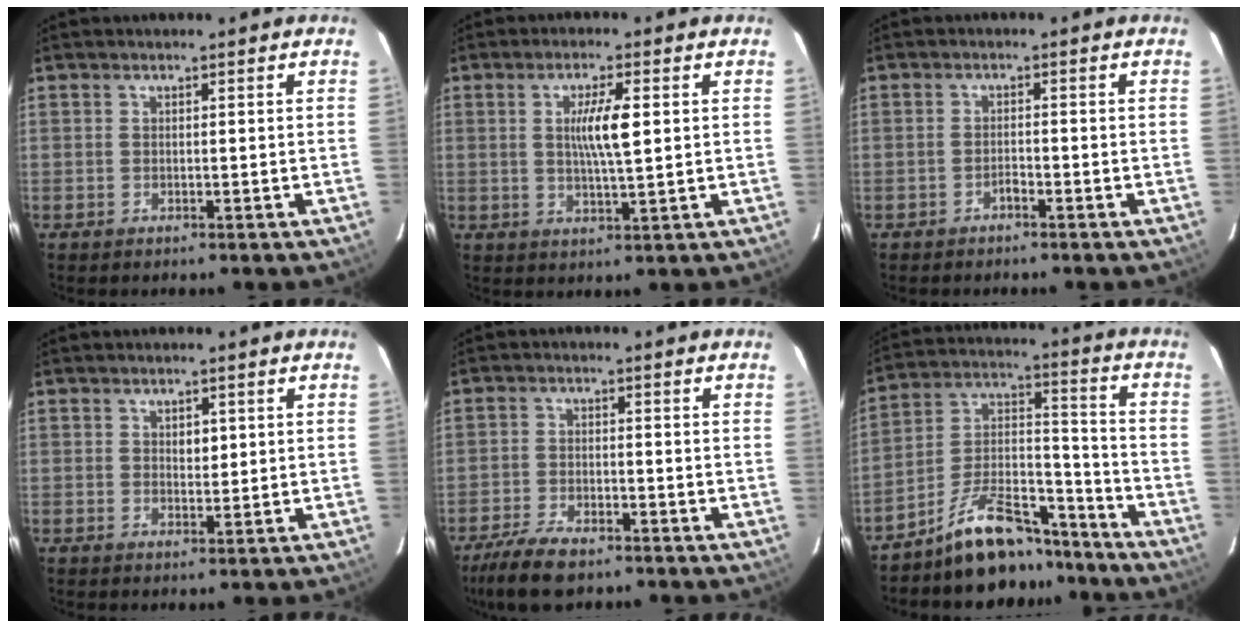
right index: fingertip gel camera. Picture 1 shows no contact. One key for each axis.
{"total": 6.1, "fx": 1.1, "fy": 0.4, "fz": 6.0, "tx": -0.108, "ty": -0.002, "tz": 0.020}
{"total": 1.1, "fx": -0.9, "fy": 0.2, "fz": 0.6, "tx": -0.011, "ty": 0.003, "tz": -0.016}
{"total": 2.0, "fx": 0.7, "fy": 1.1, "fz": 1.5, "tx": -0.020, "ty": -0.002, "tz": 0.011}
{"total": 7.0, "fx": -5.5, "fy": 2.1, "fz": 3.9, "tx": -0.080, "ty": -0.013, "tz": -0.100}
{"total": 12.4, "fx": -10.7, "fy": 3.8, "fz": 5.2, "tx": -0.096, "ty": 0.034, "tz": -0.188}